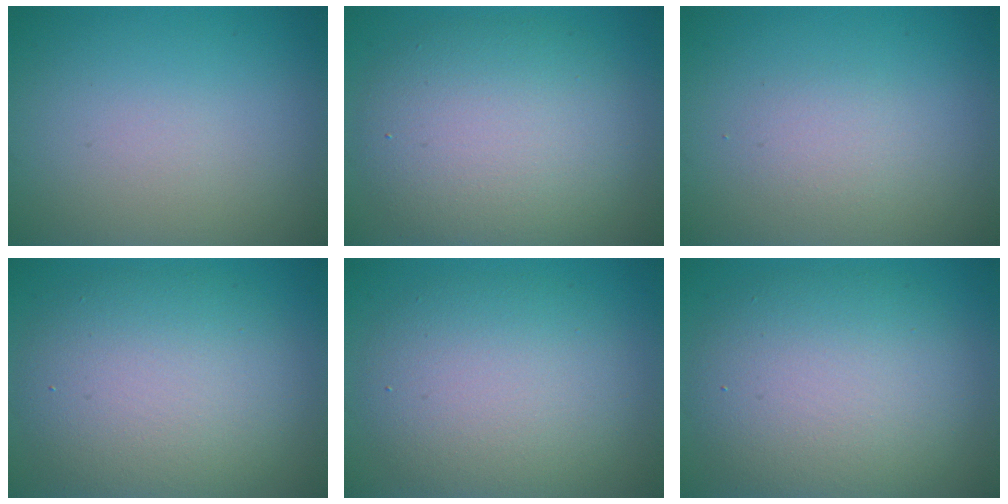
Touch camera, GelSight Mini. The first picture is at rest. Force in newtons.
{"total": 7.8, "press": 7.8, "slide": 0.6}
{"total": 1.4, "press": 1.4, "slide": 0.1}
{"total": 8.6, "press": 8.6, "slide": 0.4}
{"total": 6.9, "press": 6.9, "slide": 0.2}
{"total": 8.6, "press": 8.6, "slide": 0.4}